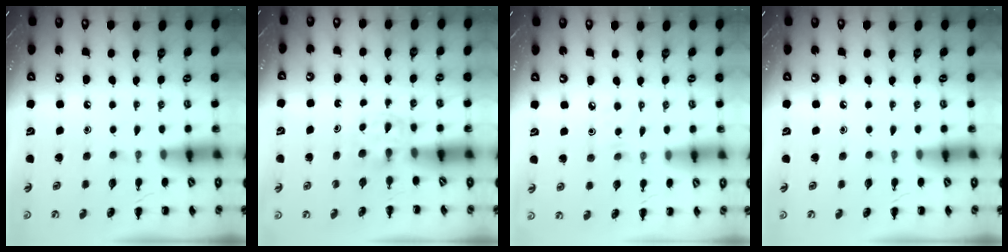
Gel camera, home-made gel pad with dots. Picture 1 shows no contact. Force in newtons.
{"total": 2.7, "press": 2.5, "slide": 1.0}
{"total": 2.7, "press": 2.5, "slide": 0.9}
{"total": 0.0}